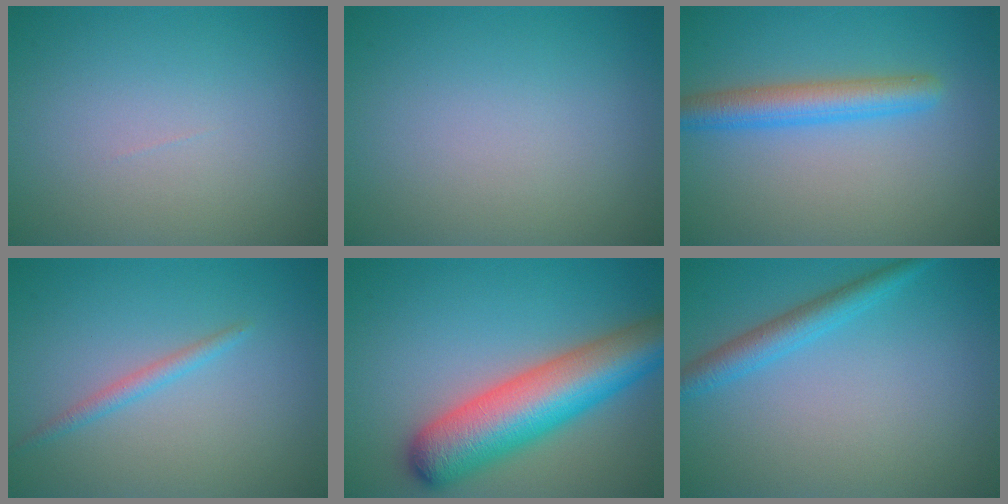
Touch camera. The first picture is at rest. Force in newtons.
{"total": 0.0}
{"total": 3.9, "press": 3.9, "slide": 0.0}
{"total": 1.4, "press": 1.4, "slide": 0.1}
{"total": 9.8, "press": 9.8, "slide": 0.3}
{"total": 2.8, "press": 2.7, "slide": 0.2}